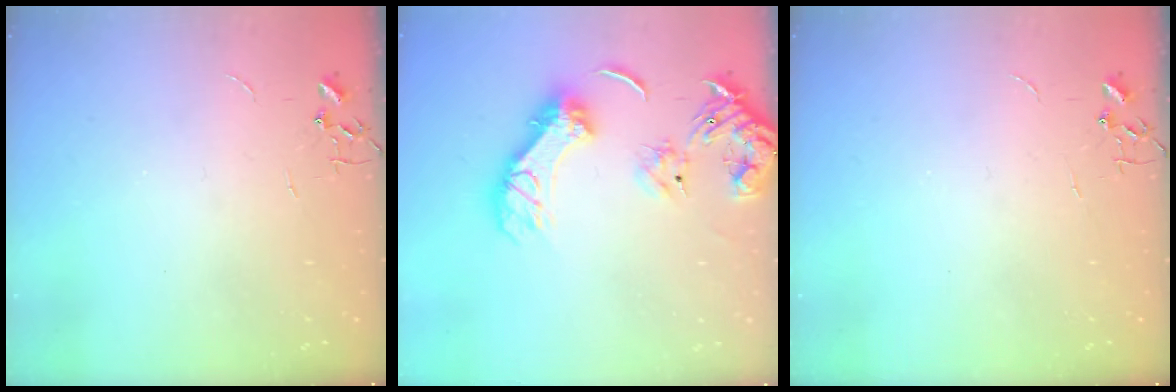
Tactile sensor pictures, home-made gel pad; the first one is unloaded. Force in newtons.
{"total": 16.0, "press": 15.9, "slide": 1.7}
{"total": 0.0}